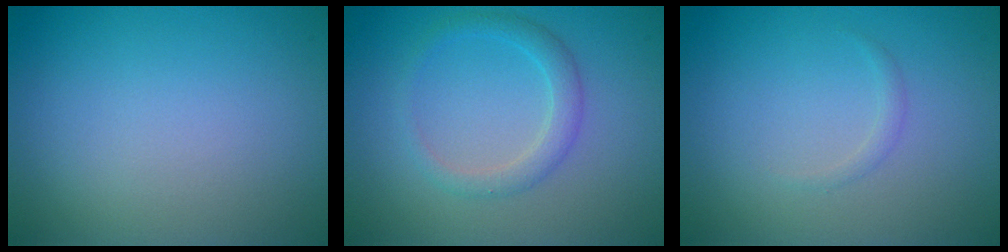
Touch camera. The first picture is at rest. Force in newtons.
{"total": 2.1, "press": 2.1, "slide": 0.0}
{"total": 0.6, "press": 0.6, "slide": 0.0}